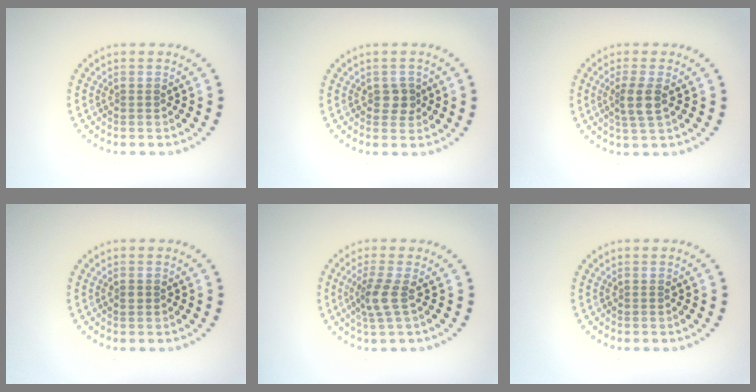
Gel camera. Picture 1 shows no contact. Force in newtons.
{"total": 1.6, "press": 1.5, "slide": 0.4}
{"total": 2.3, "press": 2.1, "slide": 1.1}
{"total": 0.7, "press": 0.7, "slide": 0.1}
{"total": 2.4, "press": 1.9, "slide": 1.5}
{"total": 0.0}